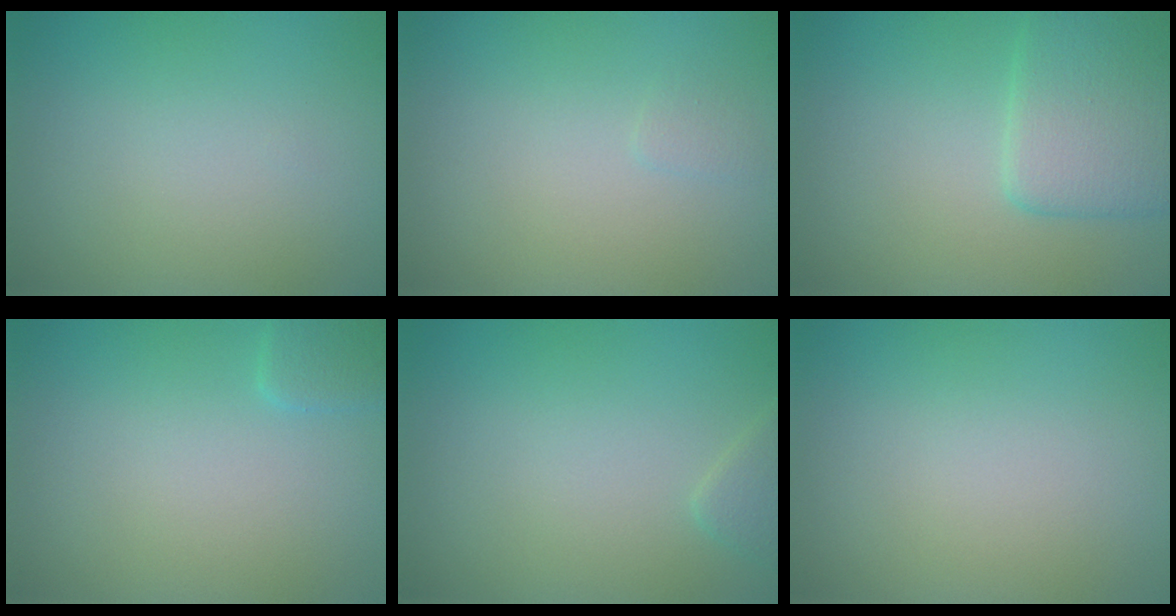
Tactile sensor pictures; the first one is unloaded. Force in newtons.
{"total": 0.6, "press": 0.6, "slide": 0.1}
{"total": 4.4, "press": 4.4, "slide": 0.1}
{"total": 1.4, "press": 1.4, "slide": 0.1}
{"total": 1.4, "press": 1.4, "slide": 0.1}
{"total": 0.0}